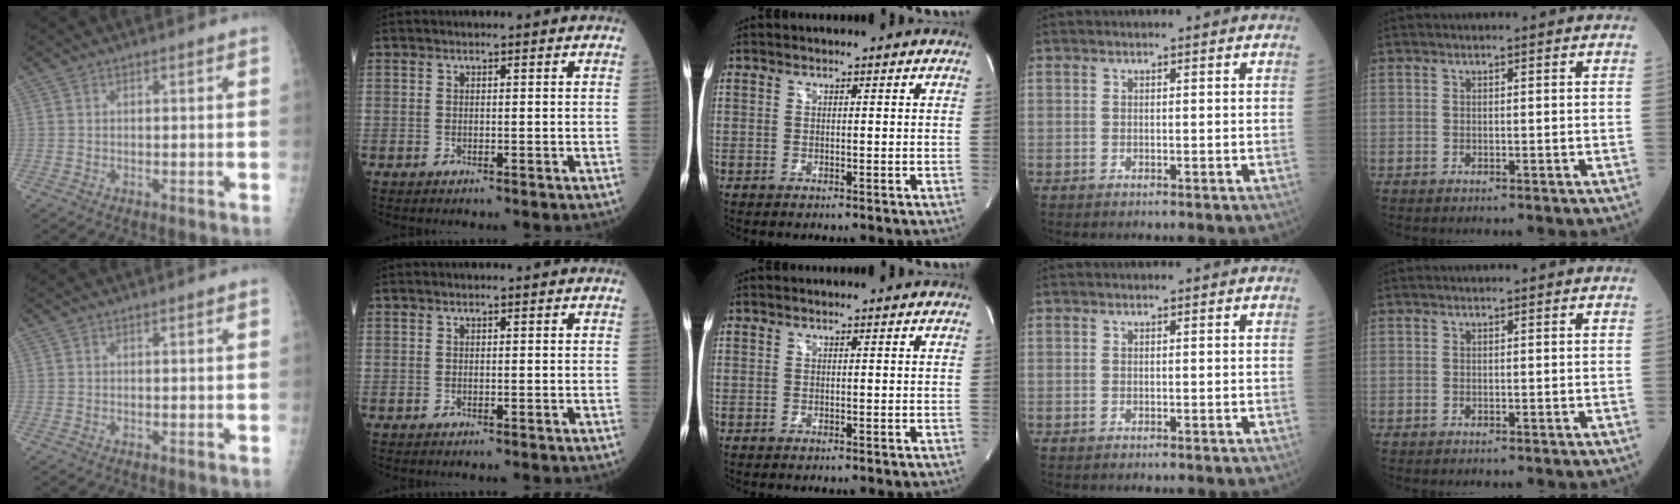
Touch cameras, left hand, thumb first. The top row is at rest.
{}